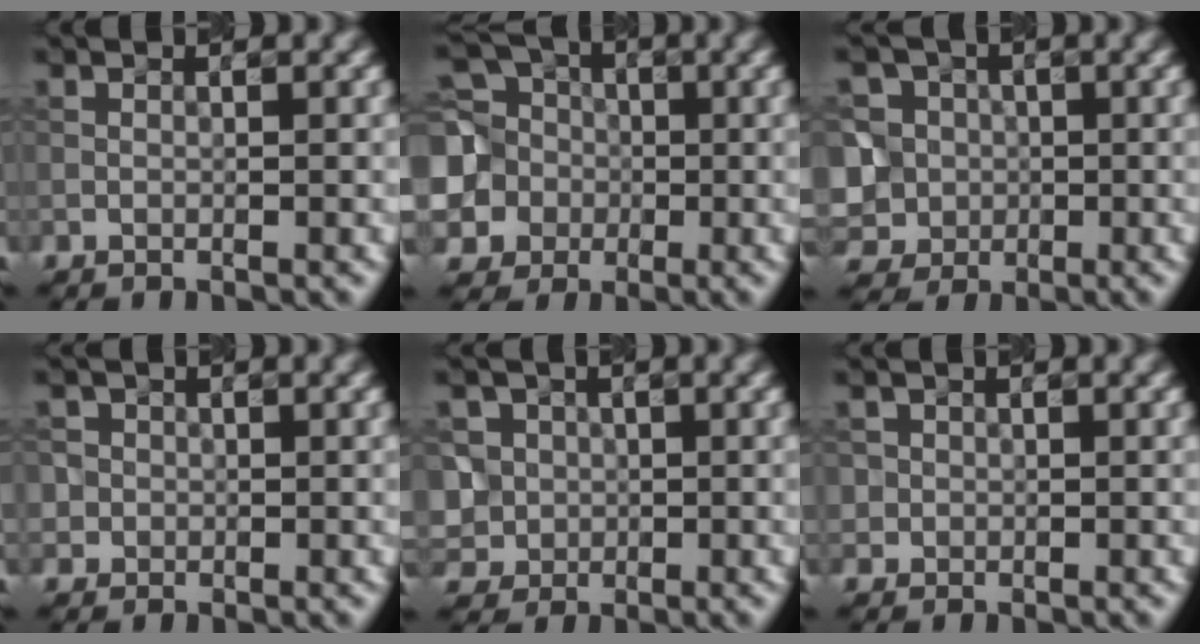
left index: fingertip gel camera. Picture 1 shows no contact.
{"total": 10.2, "force": [-0.2, 9.3, 4.1], "torque": [-0.120, 0.017, -0.034]}
{"total": 10.7, "force": [-1.5, 9.8, 4.0], "torque": [-0.103, 0.014, -0.056]}
{"total": 3.2, "force": [0.6, 3.0, 0.9], "torque": [-0.003, 0.015, -0.001]}
{"total": 7.1, "force": [-0.3, 6.6, 2.6], "torque": [-0.064, 0.021, -0.024]}
{"total": 1.1, "force": [0.0, 1.1, 0.0], "torque": [0.014, -0.003, 0.002]}